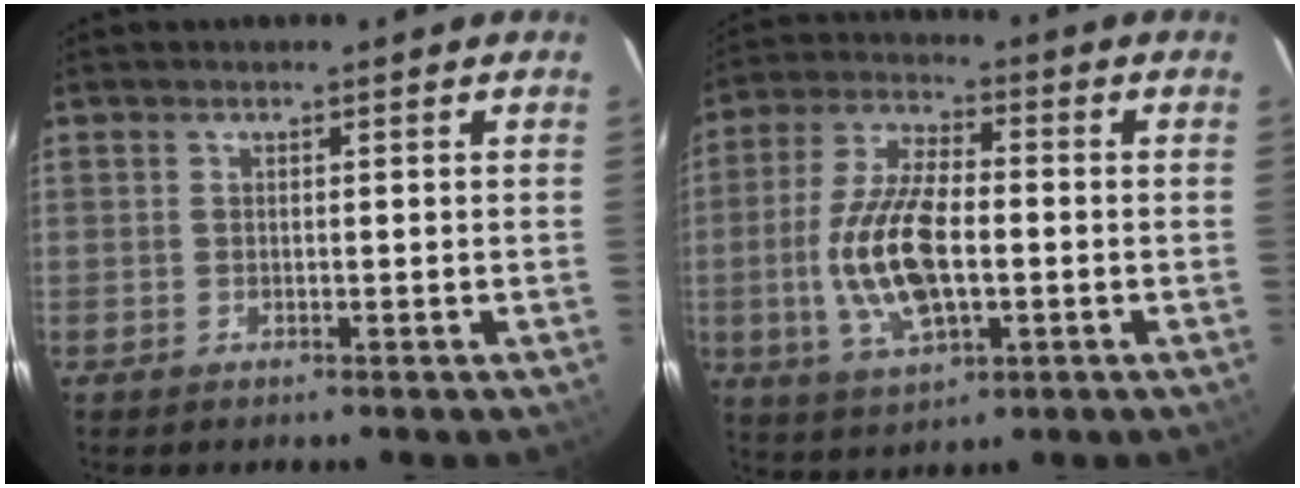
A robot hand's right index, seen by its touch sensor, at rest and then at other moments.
{"total": 14.8, "force": [-2.3, 6.4, 13.1], "torque": [-0.272, -0.001, -0.040]}